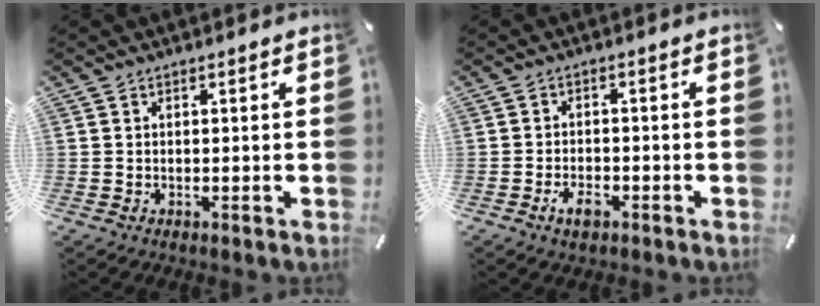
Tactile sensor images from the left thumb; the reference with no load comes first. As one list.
[{"total": 3.9, "force": [-2.2, 2.1, 2.5], "torque": [-0.054, 0.006, -0.041]}]